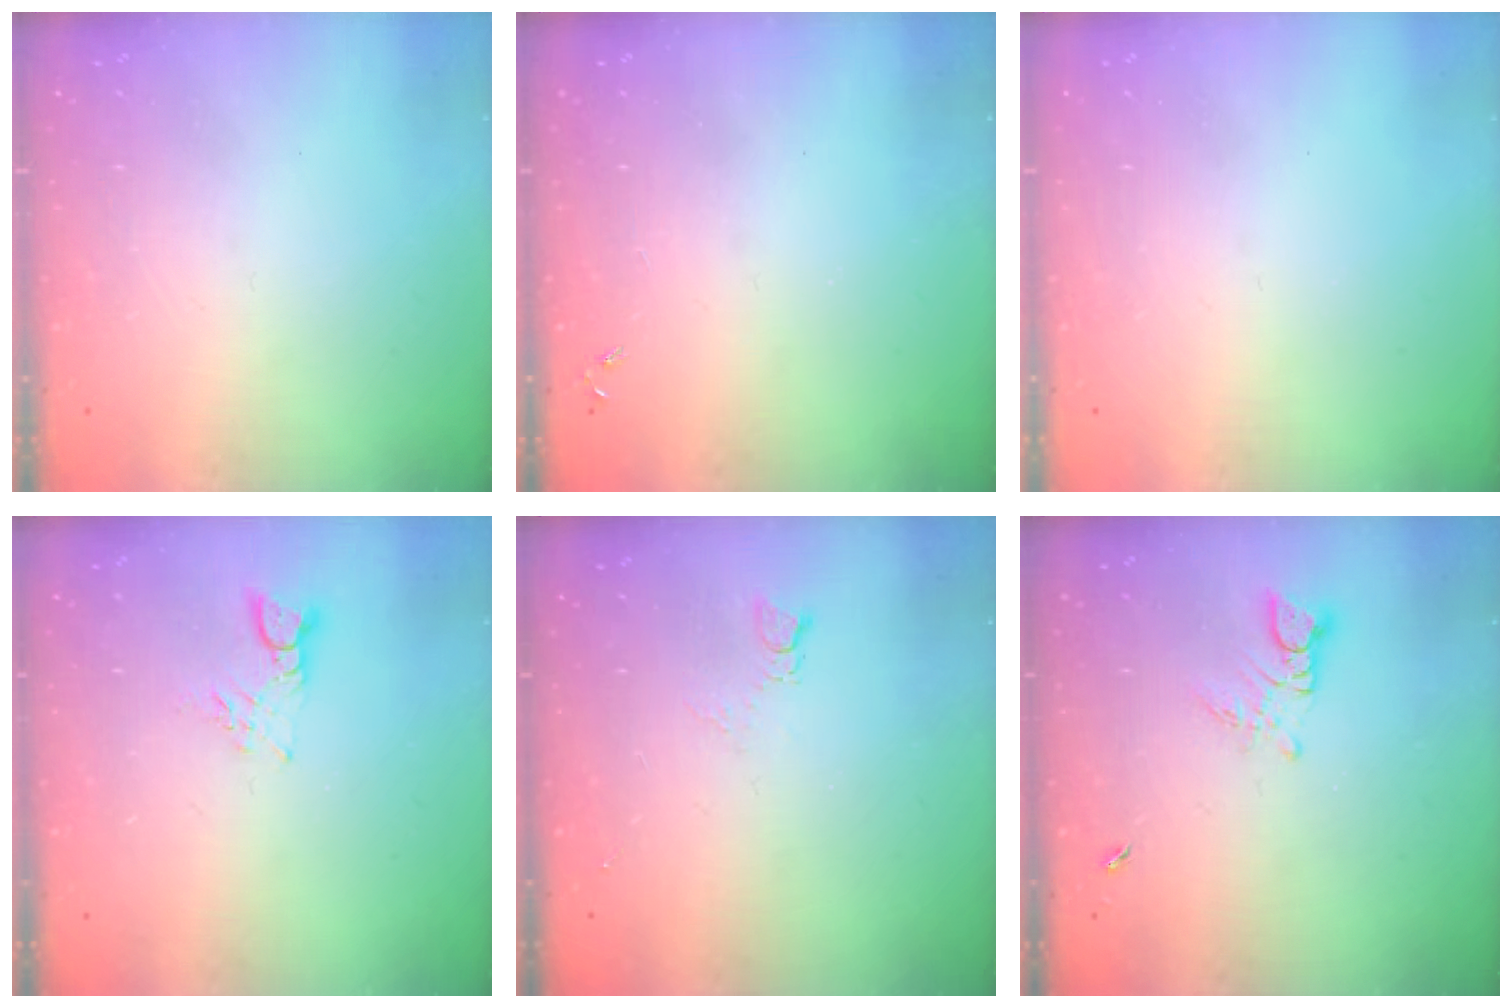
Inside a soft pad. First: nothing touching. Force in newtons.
{"total": 0.0}
{"total": 0.0}
{"total": 4.0, "press": 4.0, "slide": 0.2}
{"total": 2.1, "press": 2.1, "slide": 0.3}
{"total": 3.2, "press": 3.2, "slide": 0.3}